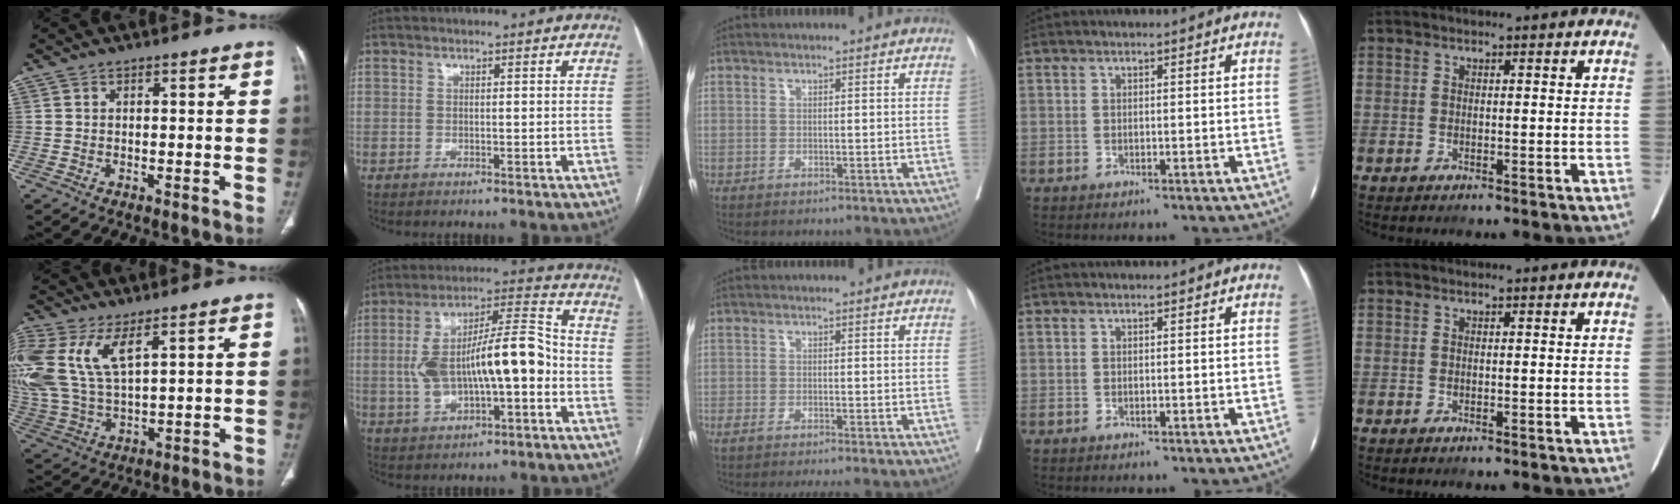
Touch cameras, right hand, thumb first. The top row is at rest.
{"thumb": {"total": 16.5, "force": [7.1, 7.6, 12.9], "torque": [-0.315, -0.011, 0.150]}, "index": {"total": 15.8, "force": [-2.1, 4.8, 14.9], "torque": [-0.271, 0.034, -0.027]}, "middle": {"total": 4.0, "force": [-3.4, -0.2, 2.0], "torque": [-0.022, -0.005, -0.055]}}